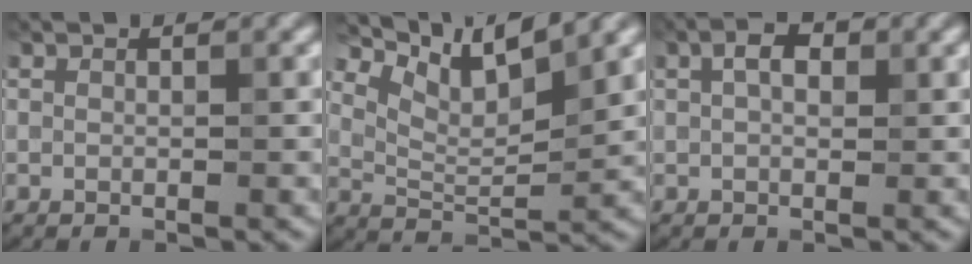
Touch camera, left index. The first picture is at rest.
{"total": 6.1, "force": [4.4, 1.9, 3.9], "torque": [-0.075, 0.001, 0.079]}
{"total": 2.6, "force": [0.9, 1.5, 2.0], "torque": [-0.033, 0.005, 0.012]}